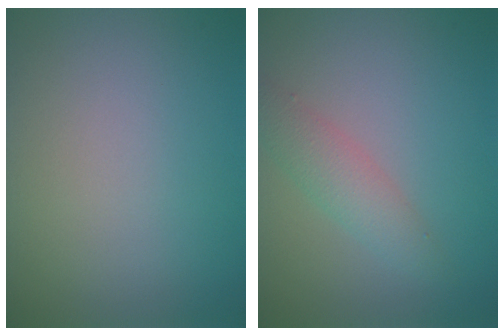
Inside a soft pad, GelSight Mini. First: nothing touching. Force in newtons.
{"total": 2.5, "press": 2.5, "slide": 0.1}